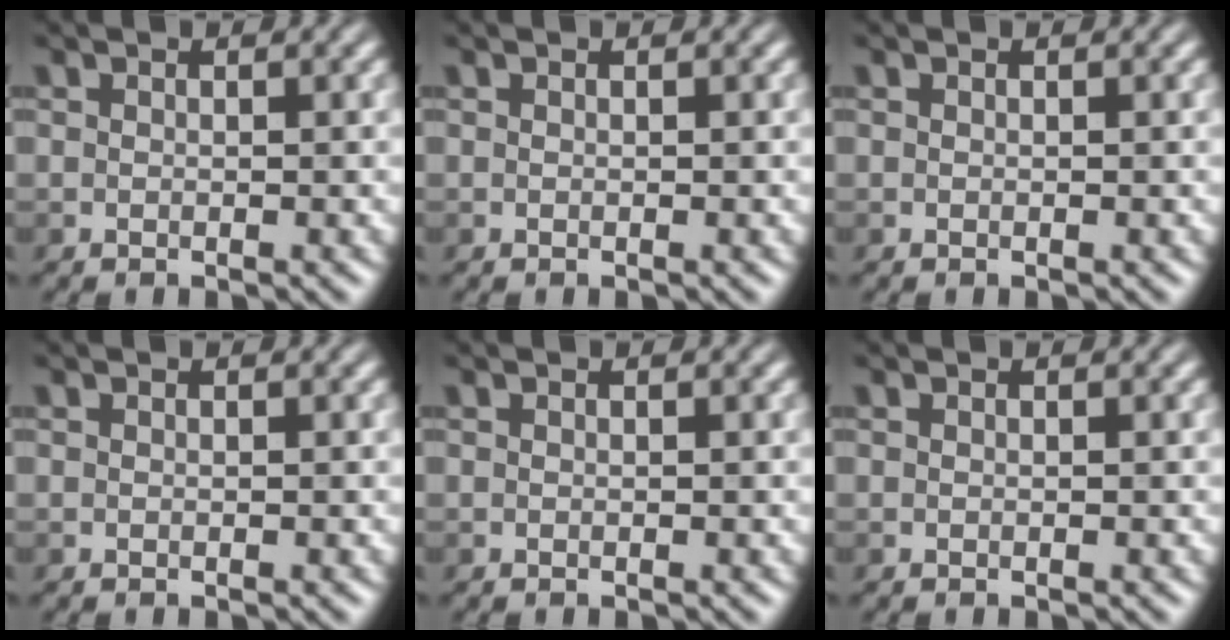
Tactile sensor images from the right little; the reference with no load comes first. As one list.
[{"total": 0.0}, {"total": 0.0}, {"total": 0.0}, {"total": 0.0}, {"total": 0.0}]